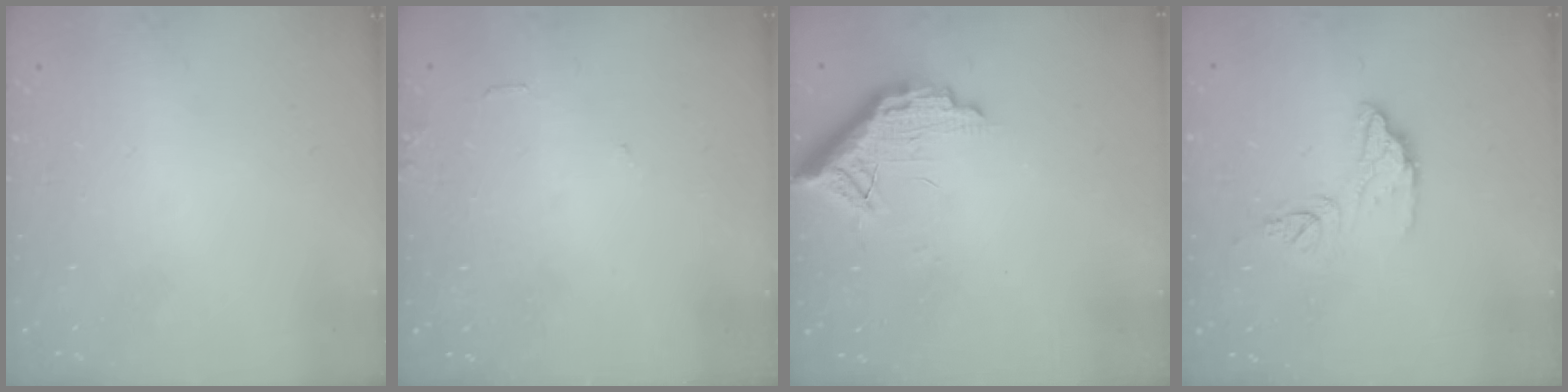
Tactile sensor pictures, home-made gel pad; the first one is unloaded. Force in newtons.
{"total": 6.9, "press": 6.9, "slide": 0.4}
{"total": 11.0, "press": 11.0, "slide": 0.7}
{"total": 10.1, "press": 10.0, "slide": 0.8}